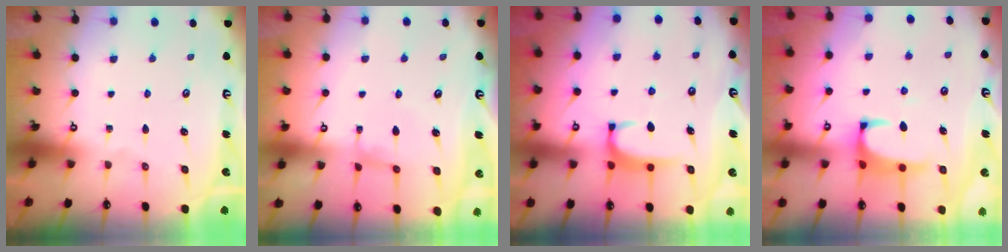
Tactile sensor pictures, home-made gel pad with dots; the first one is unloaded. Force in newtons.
{"total": 1.5, "press": 1.3, "slide": 0.8}
{"total": 1.7, "press": 1.6, "slide": 0.5}
{"total": 1.5, "press": 1.2, "slide": 0.8}